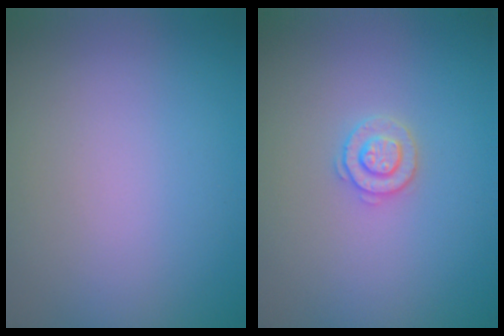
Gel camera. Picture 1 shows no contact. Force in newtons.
{"total": 2.0, "press": 1.9, "slide": 0.4}